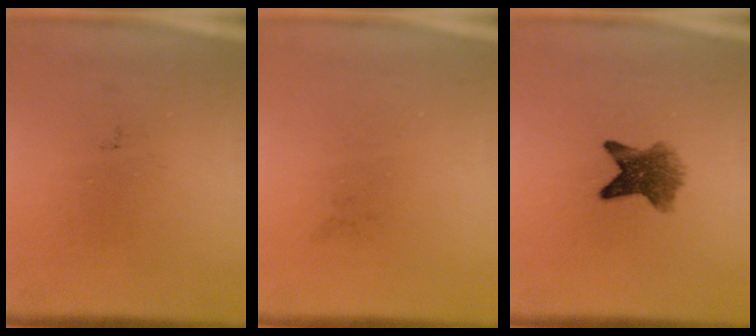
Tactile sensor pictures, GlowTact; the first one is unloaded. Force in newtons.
{"total": 0.0}
{"total": 6.0}